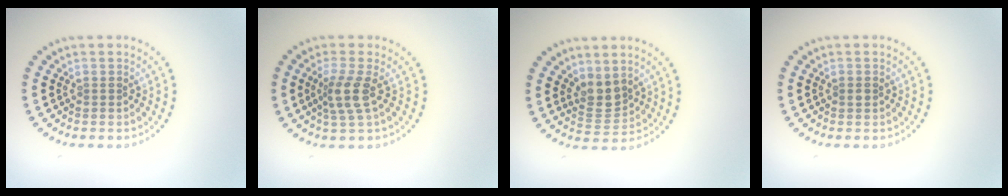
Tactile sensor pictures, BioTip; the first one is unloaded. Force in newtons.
{"total": 2.7, "press": 2.1, "slide": 1.7}
{"total": 2.7, "press": 2.2, "slide": 1.6}
{"total": 0.7, "press": 0.7, "slide": 0.1}